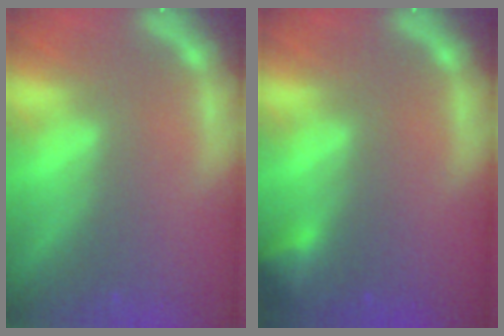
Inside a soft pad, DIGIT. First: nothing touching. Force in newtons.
{"total": 1.9}